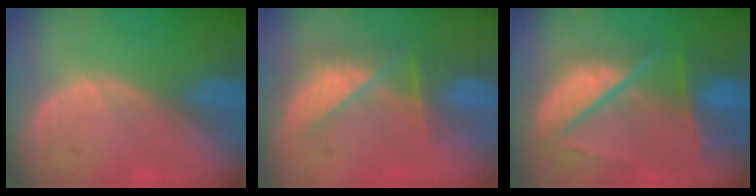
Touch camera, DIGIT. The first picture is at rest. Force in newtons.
{"total": 8.2, "press": 7.1, "slide": 4.1}
{"total": 10.3, "press": 8.6, "slide": 5.5}